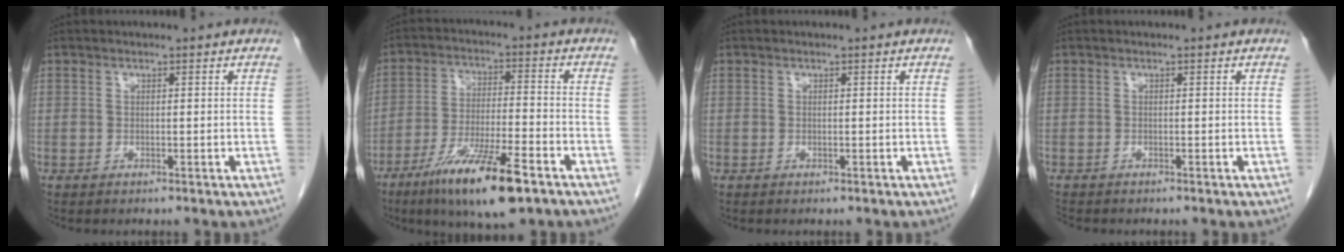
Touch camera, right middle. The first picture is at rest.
{"total": 13.6, "force": [-8.3, 1.8, 10.7], "torque": [-0.196, -0.027, -0.141]}
{"total": 0.0}
{"total": 1.5, "force": [-1.4, 0.4, 0.4], "torque": [-0.014, -0.006, -0.024]}